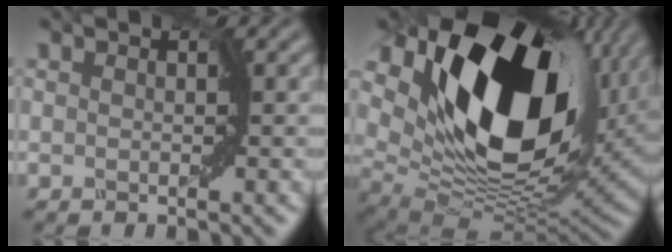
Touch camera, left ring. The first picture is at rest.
{"total": 18.2, "force": [8.4, 9.4, 13.1], "torque": [-0.239, 0.014, 0.151]}